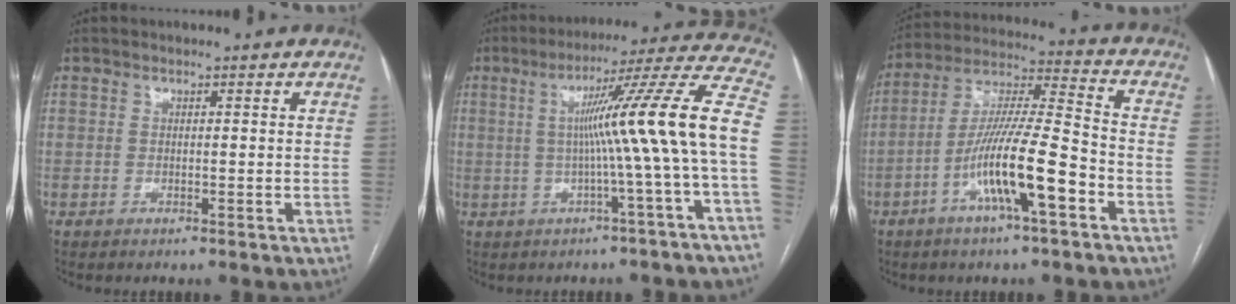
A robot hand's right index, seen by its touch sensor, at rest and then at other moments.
{"total": 15.3, "force": [-1.0, -2.5, 15.1], "torque": [-0.203, 0.020, -0.021]}
{"total": 13.9, "force": [-5.7, 1.0, 12.7], "torque": [-0.240, 0.003, -0.103]}